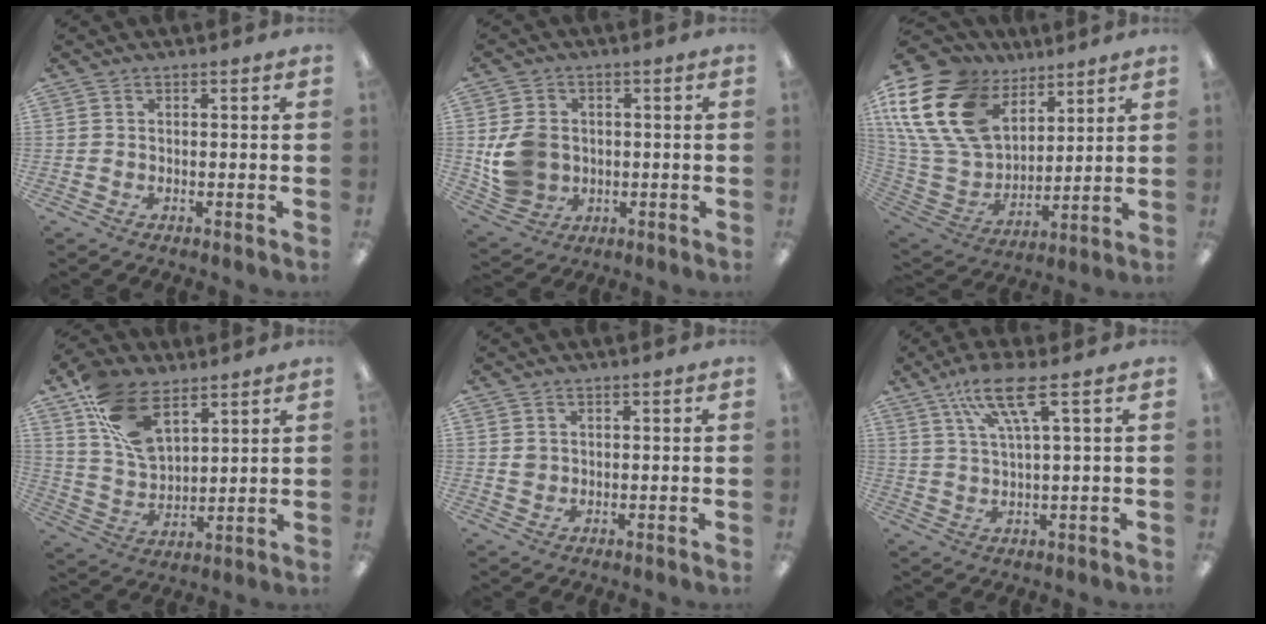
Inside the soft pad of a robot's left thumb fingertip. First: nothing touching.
{"total": 9.8, "force": [-0.2, 8.6, 4.8], "torque": [-0.105, 0.015, 0.005]}
{"total": 22.2, "force": [11.0, 14.9, 12.2], "torque": [-0.288, -0.056, 0.203]}
{"total": 14.9, "force": [8.5, 8.2, 9.1], "torque": [-0.176, -0.021, 0.165]}
{"total": 1.8, "force": [0.6, 1.6, 0.4], "torque": [-0.001, 0.000, 0.009]}
{"total": 5.8, "force": [3.1, 1.1, 4.8], "torque": [-0.102, 0.003, 0.052]}